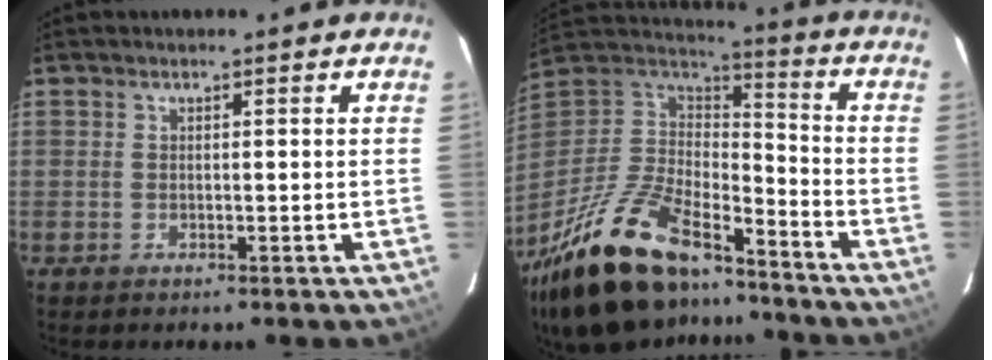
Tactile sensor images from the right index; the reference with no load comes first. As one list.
[{"total": 27.5, "force": [-19.8, 10.7, 15.8], "torque": [-0.328, -0.020, -0.333]}]